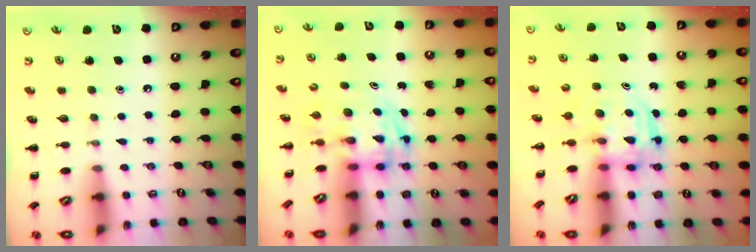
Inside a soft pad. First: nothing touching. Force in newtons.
{"total": 2.6, "press": 2.6, "slide": 0.5}
{"total": 3.2, "press": 3.2, "slide": 0.2}